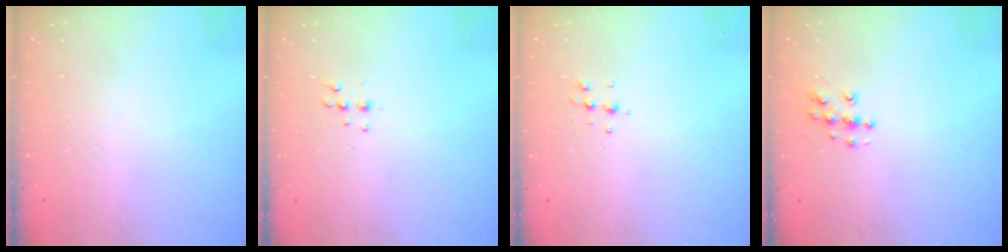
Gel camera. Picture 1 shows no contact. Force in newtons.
{"total": 4.9, "press": 4.8, "slide": 1.1}
{"total": 4.7, "press": 4.6, "slide": 1.0}
{"total": 6.7, "press": 6.7, "slide": 0.3}